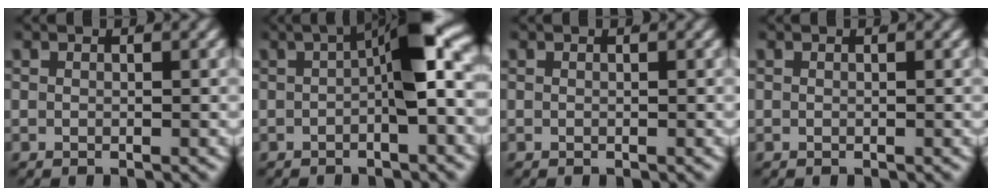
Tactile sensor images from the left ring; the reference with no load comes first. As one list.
[{"total": 6.1, "force": [0.4, 1.0, 6.0], "torque": [-0.082, 0.008, 0.004]}, {"total": 0.0}, {"total": 0.0}]